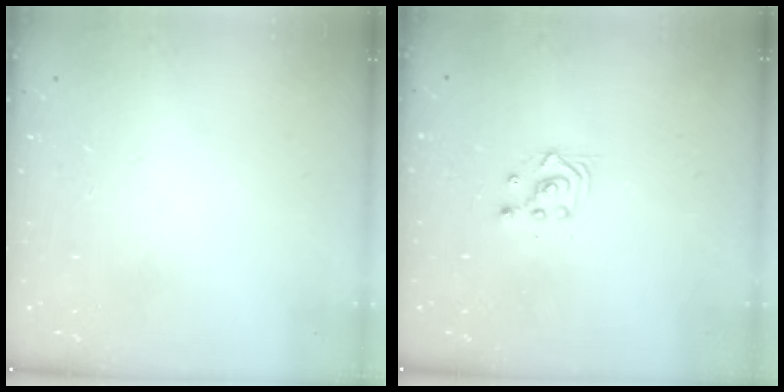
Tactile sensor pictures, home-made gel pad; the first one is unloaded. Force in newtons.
{"total": 2.3, "press": 2.3, "slide": 0.3}